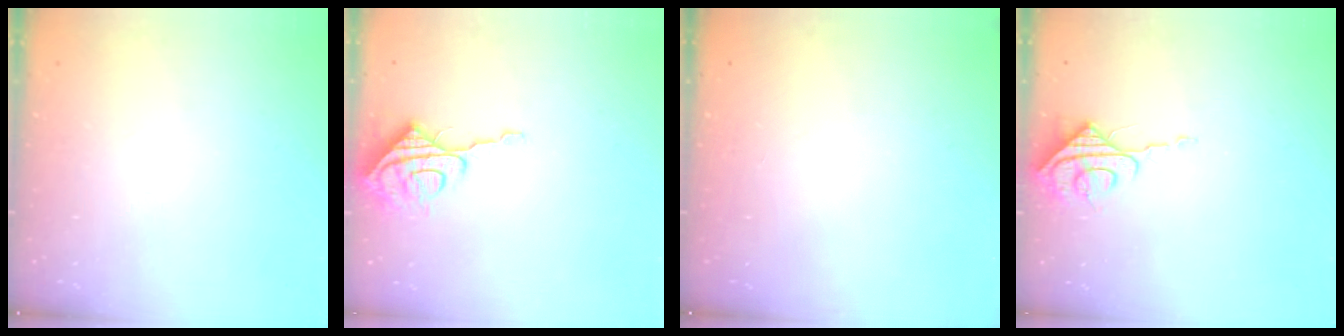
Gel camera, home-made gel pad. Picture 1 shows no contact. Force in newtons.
{"total": 9.1, "press": 9.1, "slide": 0.8}
{"total": 0.0}
{"total": 7.9, "press": 7.8, "slide": 0.7}